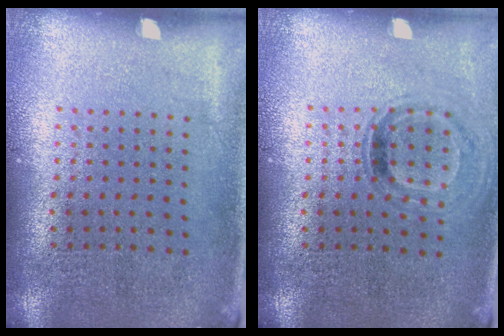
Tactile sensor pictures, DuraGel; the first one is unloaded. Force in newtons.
{"total": 0.9, "press": 0.8, "slide": 0.4}